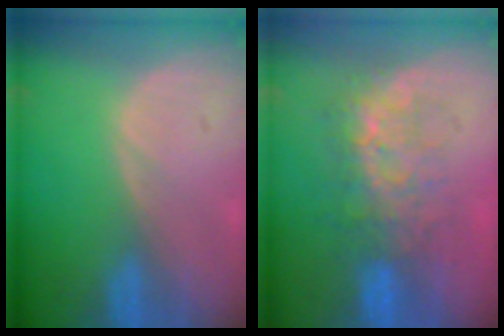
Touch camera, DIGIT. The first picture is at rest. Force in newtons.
{"total": 8.0, "press": 7.6, "slide": 2.4}